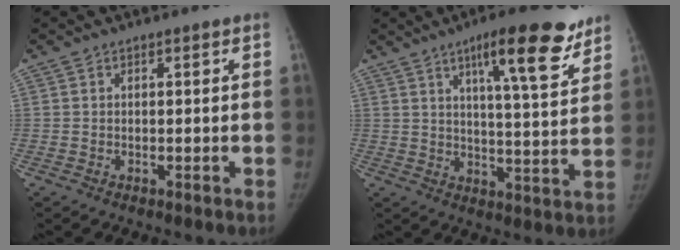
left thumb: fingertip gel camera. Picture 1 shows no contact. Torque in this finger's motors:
{"motor_torque": [0.79, -0.52, 1.50, -1.09, 0.30]}